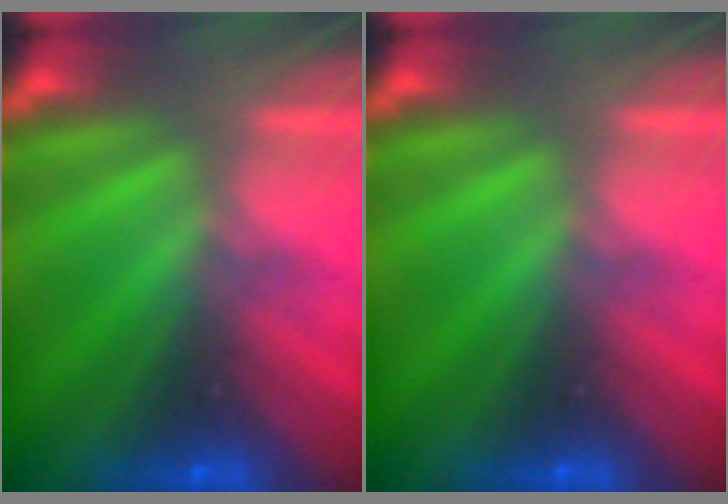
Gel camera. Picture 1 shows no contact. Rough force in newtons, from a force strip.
{"total": 0.0}